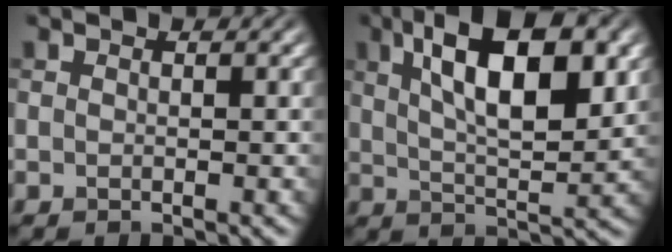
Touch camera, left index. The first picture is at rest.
{"total": 10.7, "force": [3.9, 4.0, 9.1], "torque": [-0.140, 0.007, 0.060]}